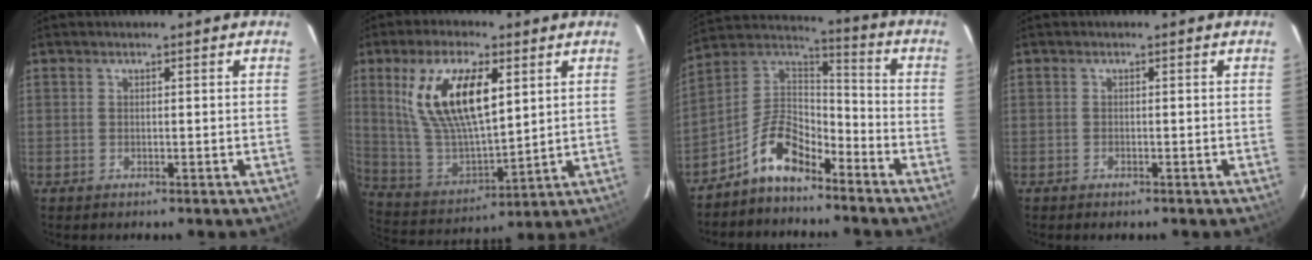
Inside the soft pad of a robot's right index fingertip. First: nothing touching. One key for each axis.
{"total": 17.3, "fx": 6.5, "fy": 7.0, "fz": 14.4, "tx": -0.278, "ty": 0.004, "tz": 0.137}
{"total": 11.3, "fx": -7.6, "fy": 5.0, "fz": 6.8, "tx": -0.154, "ty": 0.034, "tz": -0.151}
{"total": 0.9, "fx": -0.7, "fy": 0.5, "fz": 0.2, "tx": -0.006, "ty": 0.000, "tz": -0.012}